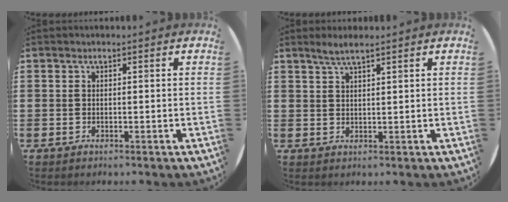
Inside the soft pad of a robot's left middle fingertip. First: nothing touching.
{"total": 2.3, "force": [1.9, 0.1, 1.3], "torque": [-0.027, 0.003, 0.033]}